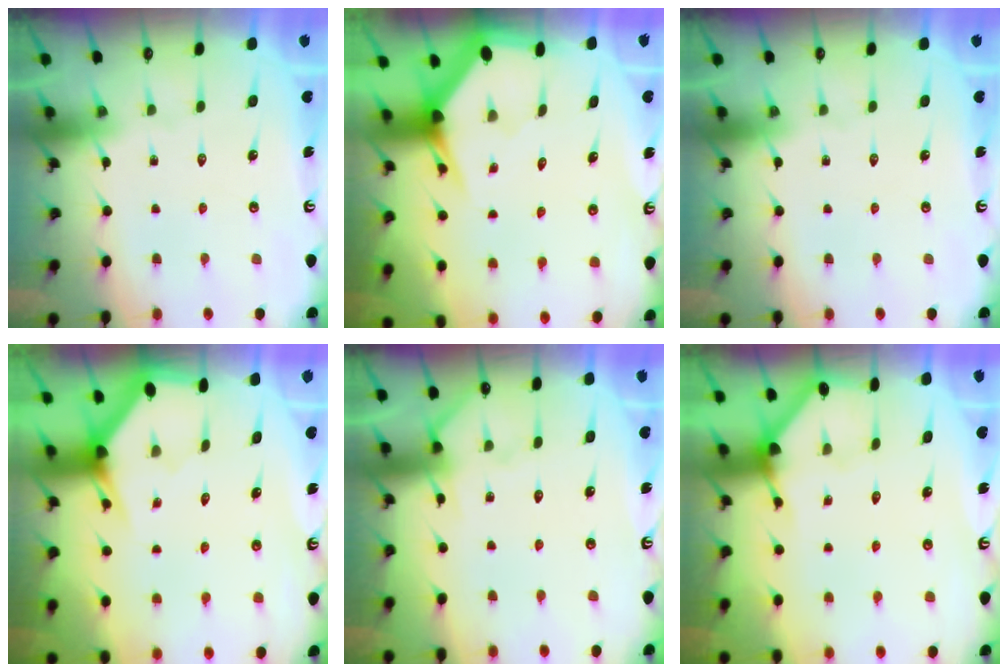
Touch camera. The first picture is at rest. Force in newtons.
{"total": 3.5, "press": 3.5, "slide": 0.0}
{"total": 0.0}
{"total": 3.2, "press": 3.2, "slide": 0.1}
{"total": 4.9, "press": 4.8, "slide": 0.7}
{"total": 2.7, "press": 2.7, "slide": 0.1}